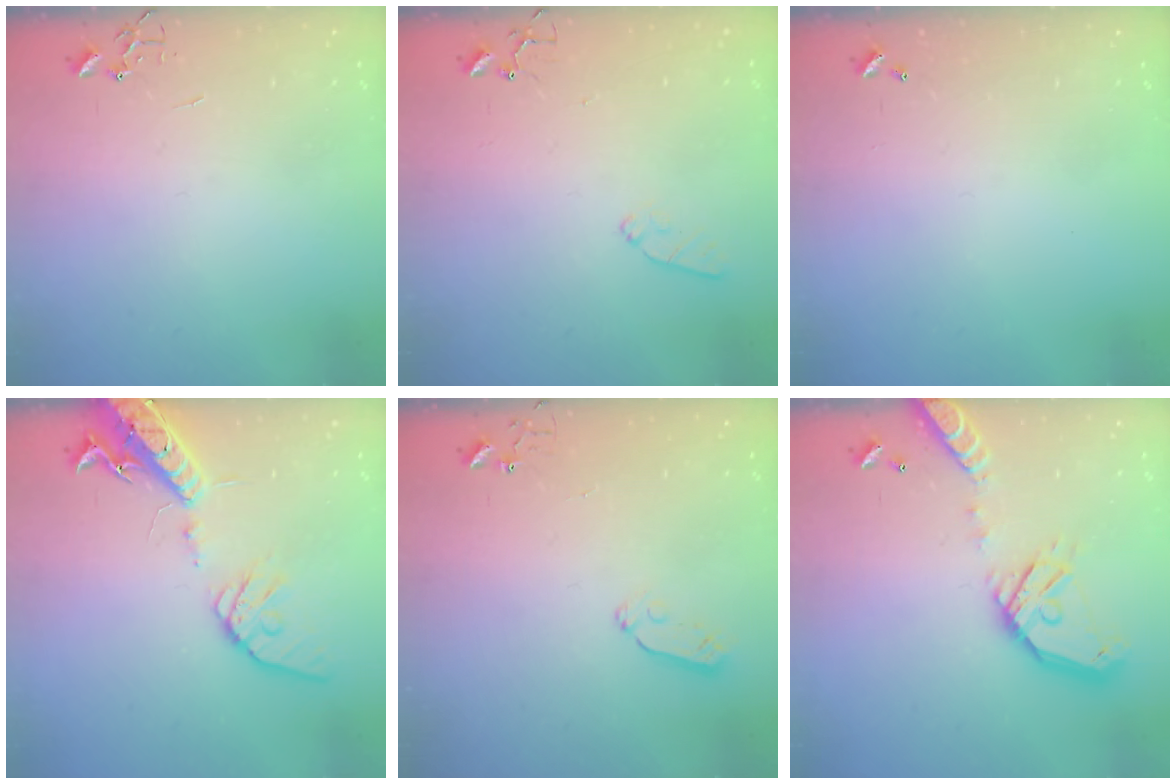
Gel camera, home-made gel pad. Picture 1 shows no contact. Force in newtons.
{"total": 7.6, "press": 7.6, "slide": 0.6}
{"total": 0.0}
{"total": 17.5, "press": 17.1, "slide": 3.5}
{"total": 3.7, "press": 3.7, "slide": 0.5}
{"total": 19.5, "press": 19.2, "slide": 3.4}